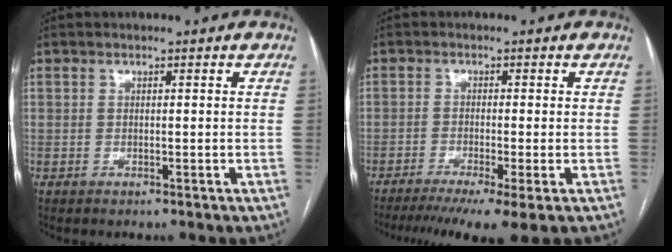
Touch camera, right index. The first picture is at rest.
{"total": 9.4, "force": [-6.4, 0.3, 6.8], "torque": [-0.104, -0.016, -0.102]}